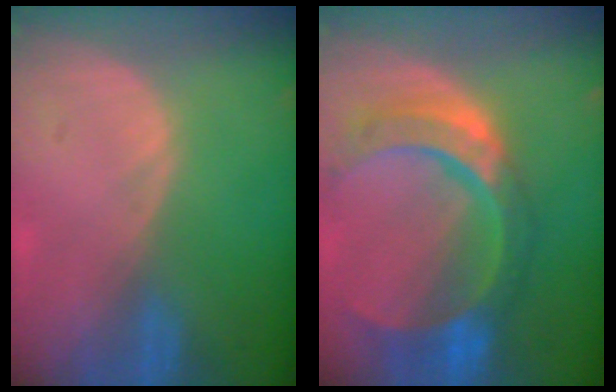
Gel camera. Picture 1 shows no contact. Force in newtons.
{"total": 11.0, "press": 9.2, "slide": 6.0}